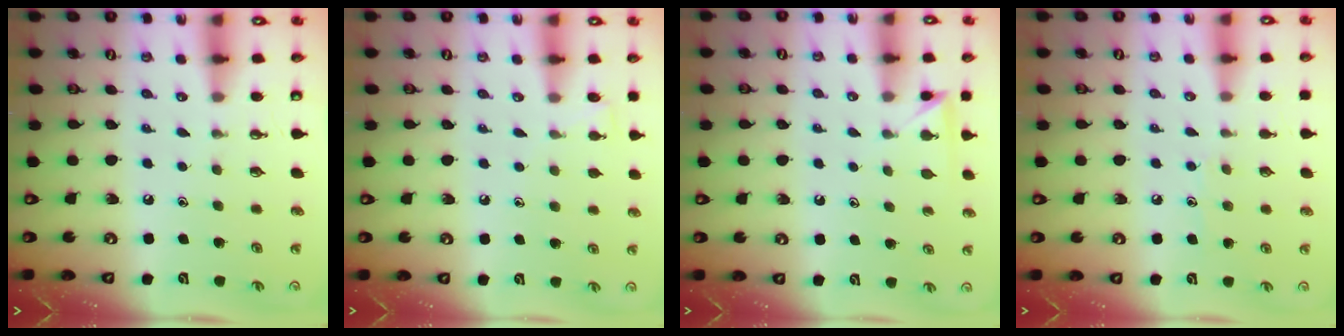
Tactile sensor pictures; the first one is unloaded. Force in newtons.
{"total": 5.3, "press": 5.3, "slide": 0.6}
{"total": 2.9, "press": 2.9, "slide": 0.3}
{"total": 6.3, "press": 6.2, "slide": 0.7}